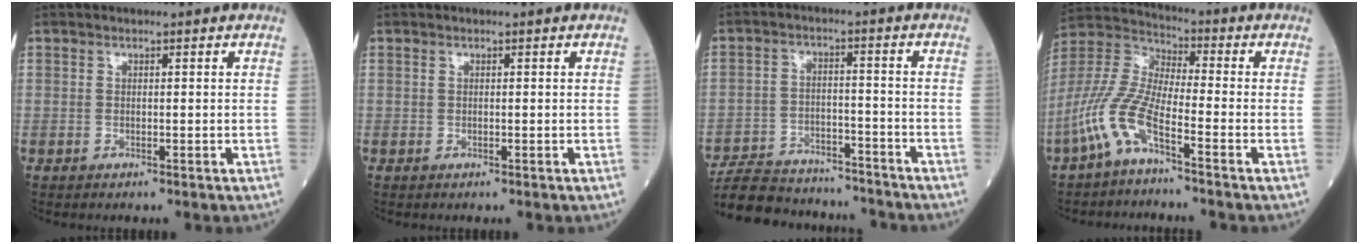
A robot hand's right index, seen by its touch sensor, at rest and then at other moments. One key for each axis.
{"total": 0.0}
{"total": 15.8, "fx": -14.7, "fy": 4.5, "fz": 3.8, "tx": -0.077, "ty": 0.019, "tz": -0.217}
{"total": 9.6, "fx": -5.3, "fy": 1.9, "fz": 7.8, "tx": -0.196, "ty": 0.000, "tz": -0.118}